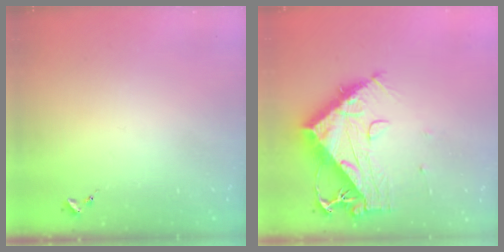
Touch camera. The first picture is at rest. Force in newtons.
{"total": 13.9, "press": 13.8, "slide": 1.3}